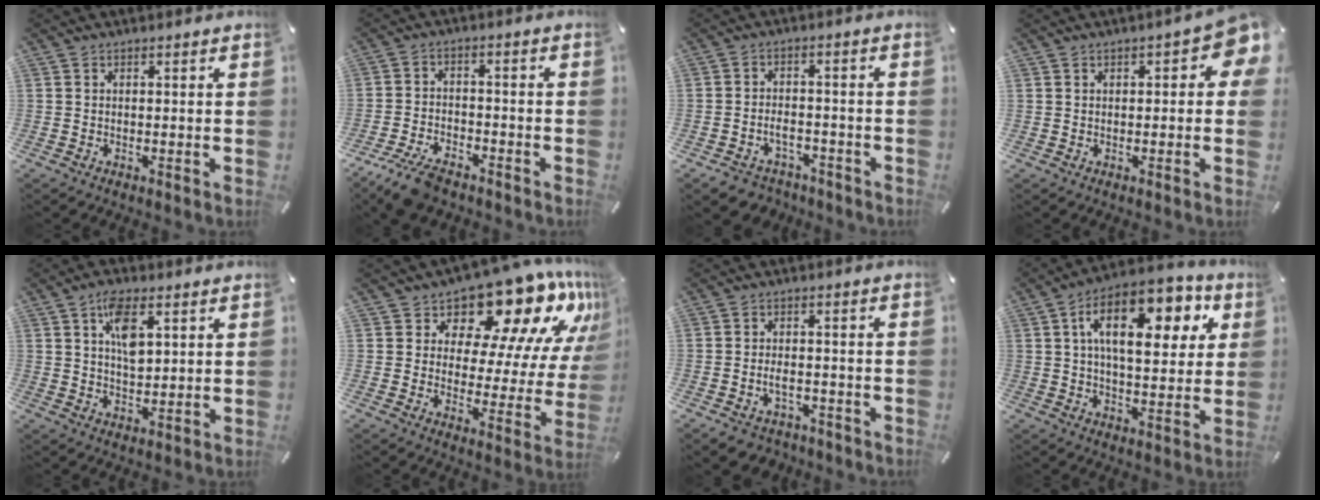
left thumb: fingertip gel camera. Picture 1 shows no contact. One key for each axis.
{"total": 7.5, "fx": -5.7, "fy": 3.2, "fz": 3.8, "tx": -0.084, "ty": 0.022, "tz": -0.108}
{"total": 5.1, "fx": -3.1, "fy": 3.6, "fz": 1.9, "tx": -0.040, "ty": 0.017, "tz": -0.058}
{"total": 5.8, "fx": 1.6, "fy": 2.9, "fz": 4.8, "tx": -0.058, "ty": 0.000, "tz": 0.023}
{"total": 7.5, "fx": 3.0, "fy": 3.9, "fz": 5.6, "tx": -0.088, "ty": -0.005, "tz": 0.048}
{"total": 16.8, "fx": 12.9, "fy": 7.3, "fz": 7.8, "tx": -0.107, "ty": -0.113, "tz": 0.211}
{"total": 4.3, "fx": -2.2, "fy": 3.0, "fz": 2.2, "tx": -0.041, "ty": 0.011, "tz": -0.040}
{"total": 17.8, "fx": 7.0, "fy": 9.2, "fz": 13.6, "tx": -0.207, "ty": -0.017, "tz": 0.113}